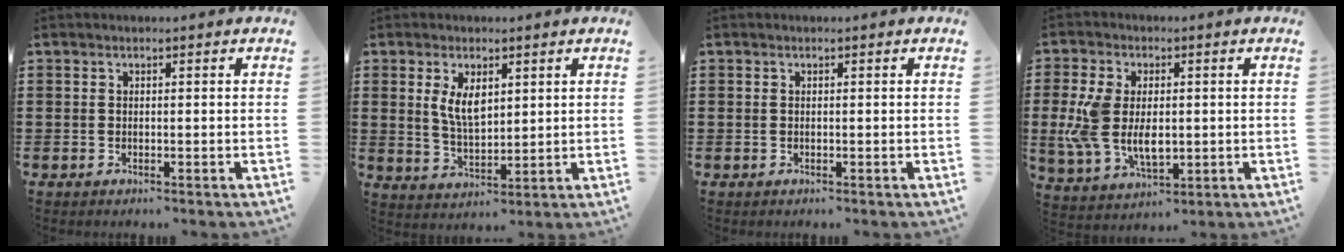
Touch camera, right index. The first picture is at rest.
{"total": 5.1, "force": [1.9, 2.4, 4.0], "torque": [-0.078, 0.001, 0.032]}
{"total": 0.0}
{"total": 8.6, "force": [-0.3, 5.3, 6.8], "torque": [-0.158, 0.003, -0.007]}